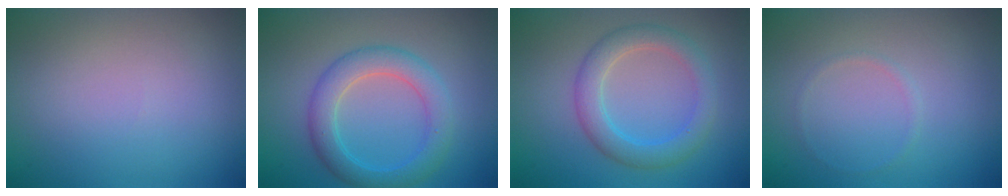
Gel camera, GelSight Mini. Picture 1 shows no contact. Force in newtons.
{"total": 4.3, "press": 4.3, "slide": 0.1}
{"total": 3.9, "press": 3.9, "slide": 0.2}
{"total": 0.6, "press": 0.6, "slide": 0.0}